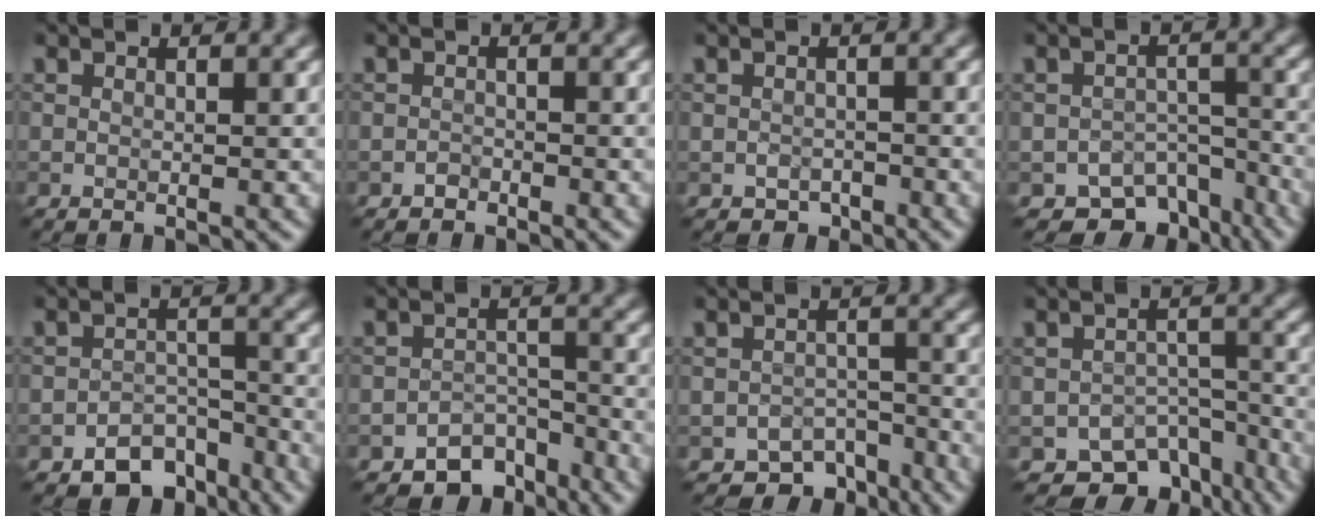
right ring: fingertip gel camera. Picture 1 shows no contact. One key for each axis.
{"total": 0.8, "fx": -0.6, "fy": 0.4, "fz": 0.0, "tx": 0.004, "ty": 0.001, "tz": -0.011}
{"total": 1.2, "fx": -0.8, "fy": 0.9, "fz": 0.3, "tx": 0.000, "ty": -0.001, "tz": -0.015}
{"total": 6.1, "fx": -4.6, "fy": 3.4, "fz": 2.1, "tx": -0.013, "ty": -0.009, "tz": -0.064}
{"total": 4.8, "fx": -3.5, "fy": 2.7, "fz": 1.8, "tx": -0.009, "ty": -0.004, "tz": -0.052}
{"total": 4.4, "fx": -3.4, "fy": 2.4, "fz": 1.3, "tx": 0.000, "ty": -0.002, "tz": -0.051}
{"total": 4.6, "fx": -3.5, "fy": 2.6, "fz": 1.6, "tx": -0.008, "ty": -0.004, "tz": -0.051}
{"total": 7.1, "fx": -5.2, "fy": 4.1, "fz": 2.5, "tx": -0.015, "ty": -0.014, "tz": -0.071}